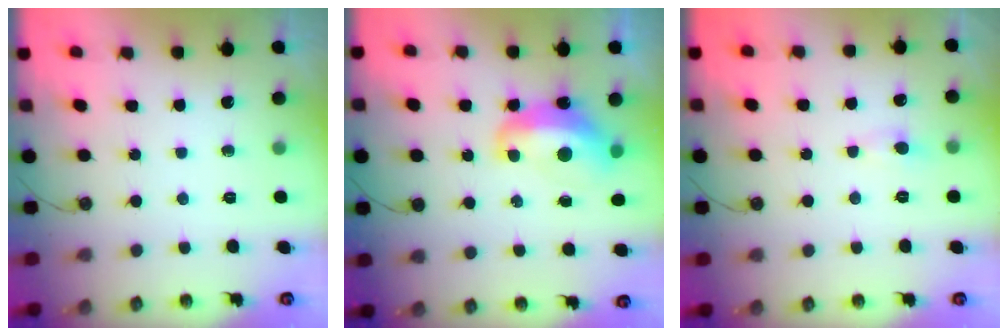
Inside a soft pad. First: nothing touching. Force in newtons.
{"total": 5.9, "press": 5.8, "slide": 1.2}
{"total": 1.8, "press": 1.7, "slide": 0.7}